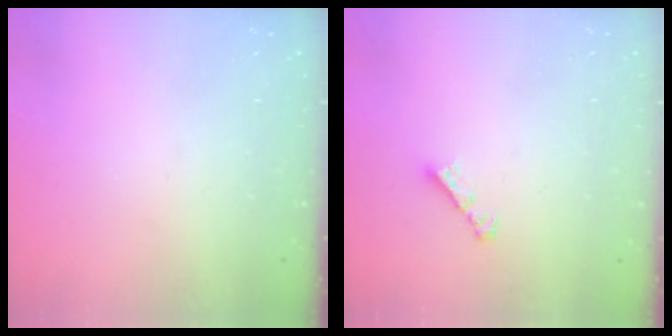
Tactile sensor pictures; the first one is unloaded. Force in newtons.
{"total": 2.4, "press": 2.4, "slide": 0.1}